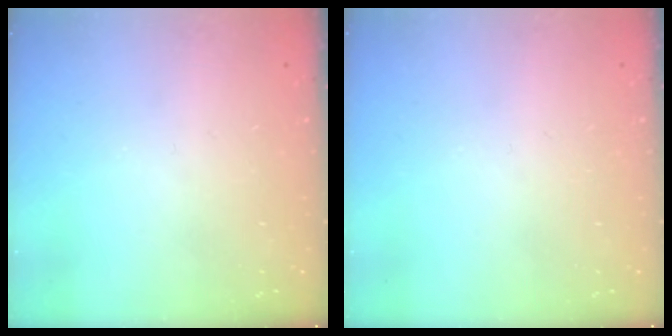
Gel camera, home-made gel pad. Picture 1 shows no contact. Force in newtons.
{"total": 0.0}